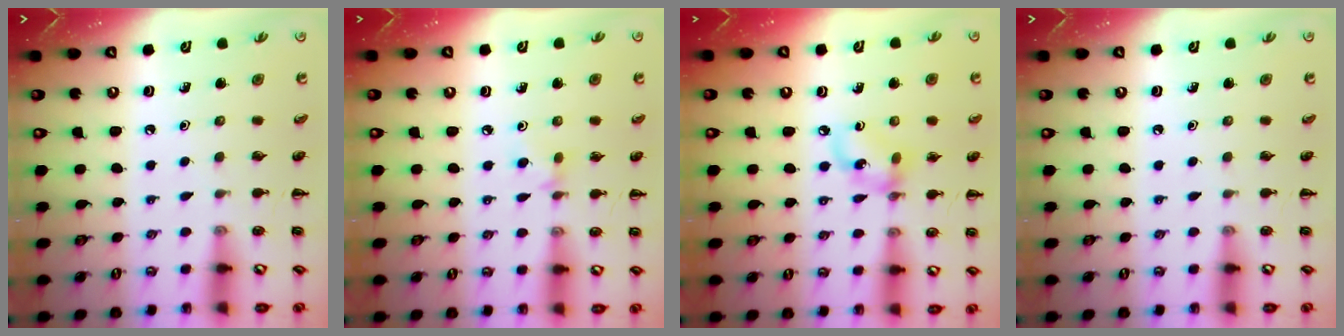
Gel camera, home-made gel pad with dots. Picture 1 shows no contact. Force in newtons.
{"total": 3.1, "press": 2.8, "slide": 1.2}
{"total": 7.4, "press": 7.3, "slide": 1.2}
{"total": 0.0}